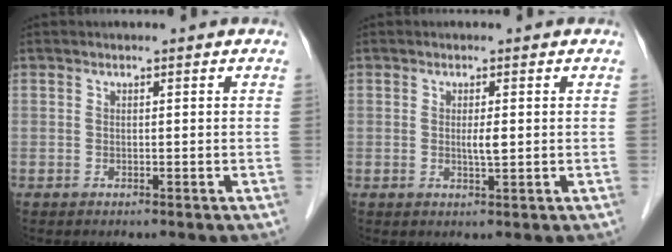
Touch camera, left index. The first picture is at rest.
{"total": 1.8, "force": [0.1, 0.2, 1.7], "torque": [-0.033, -0.002, 0.002]}